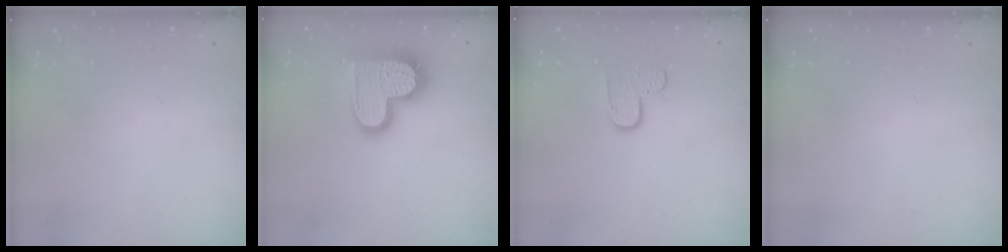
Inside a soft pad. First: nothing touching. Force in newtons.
{"total": 17.6, "press": 17.5, "slide": 1.0}
{"total": 8.0, "press": 7.9, "slide": 0.6}
{"total": 0.0}